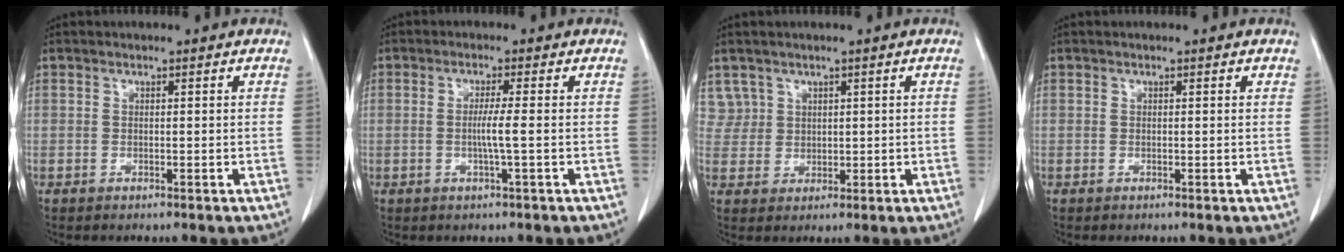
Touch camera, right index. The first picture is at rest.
{"total": 3.0, "force": [-0.5, -0.8, 2.9], "torque": [-0.051, -0.002, -0.012]}
{"total": 3.2, "force": [1.9, 2.6, -0.4], "torque": [0.017, 0.007, 0.035]}
{"total": 0.0}